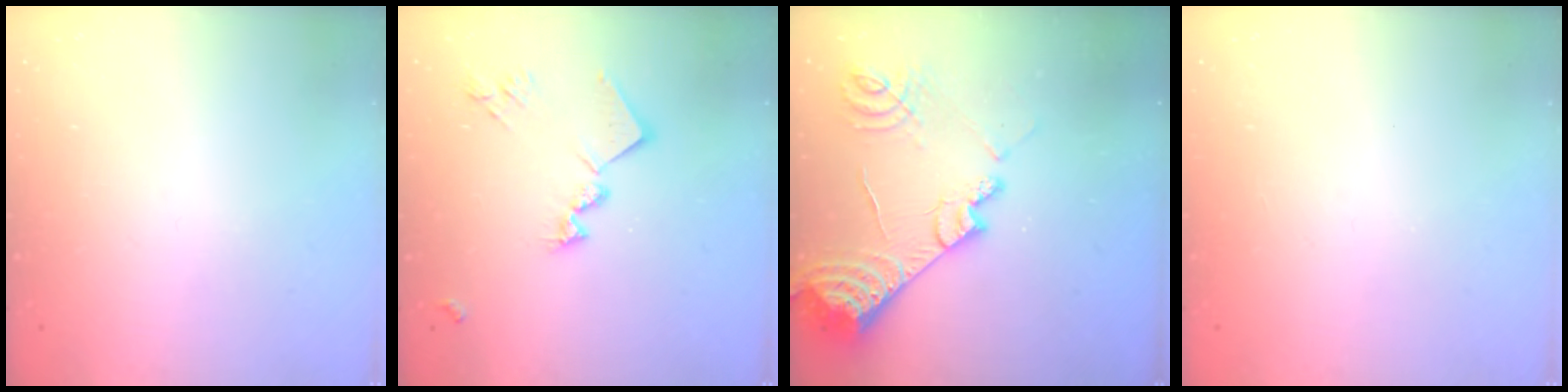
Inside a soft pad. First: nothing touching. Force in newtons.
{"total": 14.3, "press": 14.3, "slide": 0.2}
{"total": 17.4, "press": 17.4, "slide": 1.3}
{"total": 1.1, "press": 1.1, "slide": 0.1}